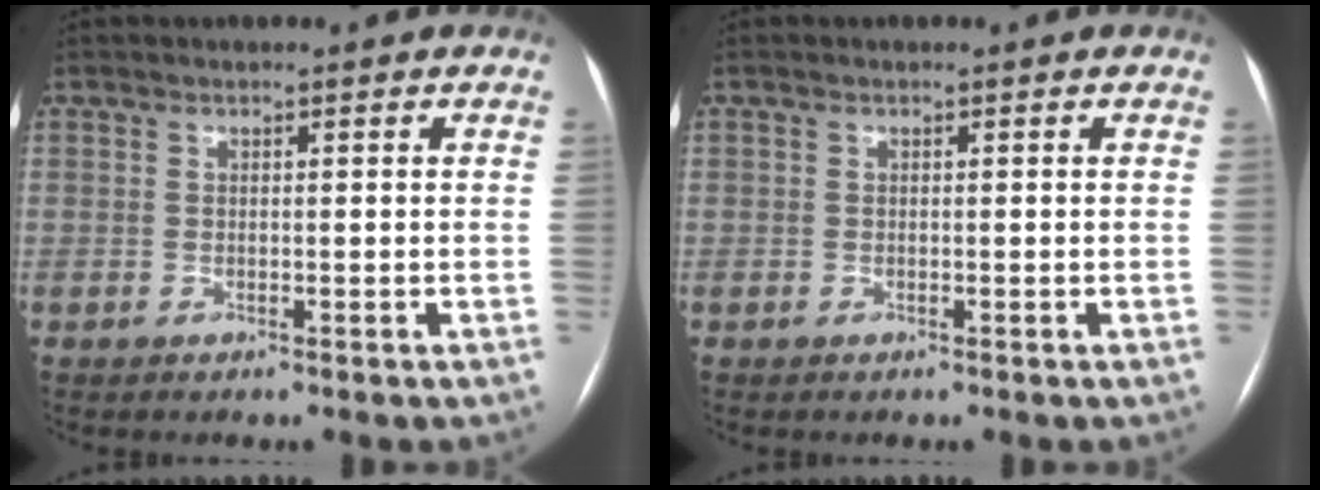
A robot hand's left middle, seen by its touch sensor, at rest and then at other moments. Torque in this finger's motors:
{"motor_torque": [-0.06, 0.16, -0.04, -0.06]}